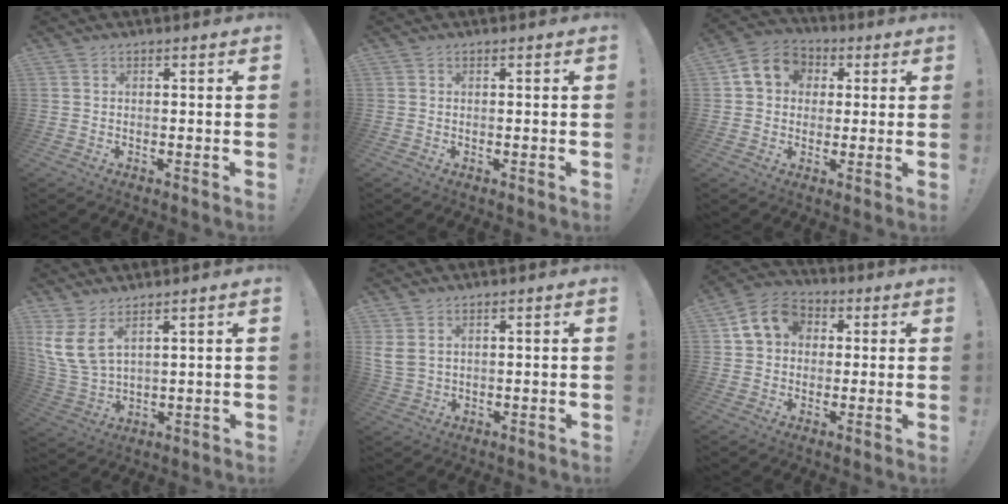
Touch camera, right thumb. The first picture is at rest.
{"total": 0.0}
{"total": 9.9, "force": [2.5, 8.4, 4.5], "torque": [-0.058, 0.003, 0.052]}
{"total": 9.2, "force": [5.4, 4.0, 6.3], "torque": [-0.140, -0.032, 0.108]}
{"total": 4.6, "force": [2.5, 2.9, 2.6], "torque": [-0.059, -0.007, 0.050]}
{"total": 10.9, "force": [3.4, 8.9, 5.2], "torque": [-0.076, 0.000, 0.069]}